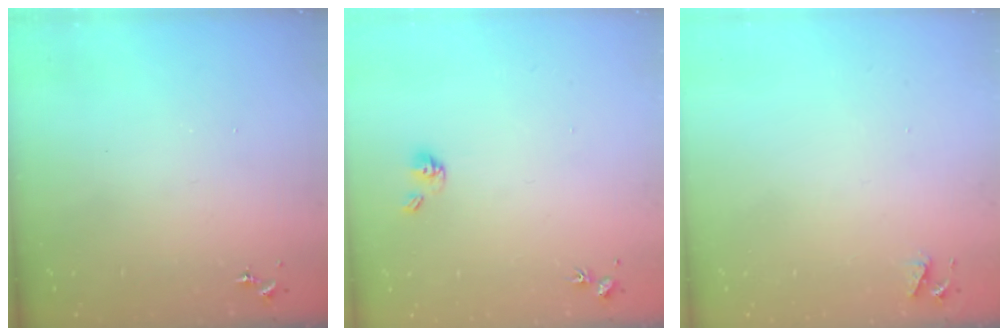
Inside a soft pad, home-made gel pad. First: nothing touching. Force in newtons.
{"total": 5.8, "press": 5.3, "slide": 2.3}
{"total": 4.1, "press": 4.0, "slide": 0.7}